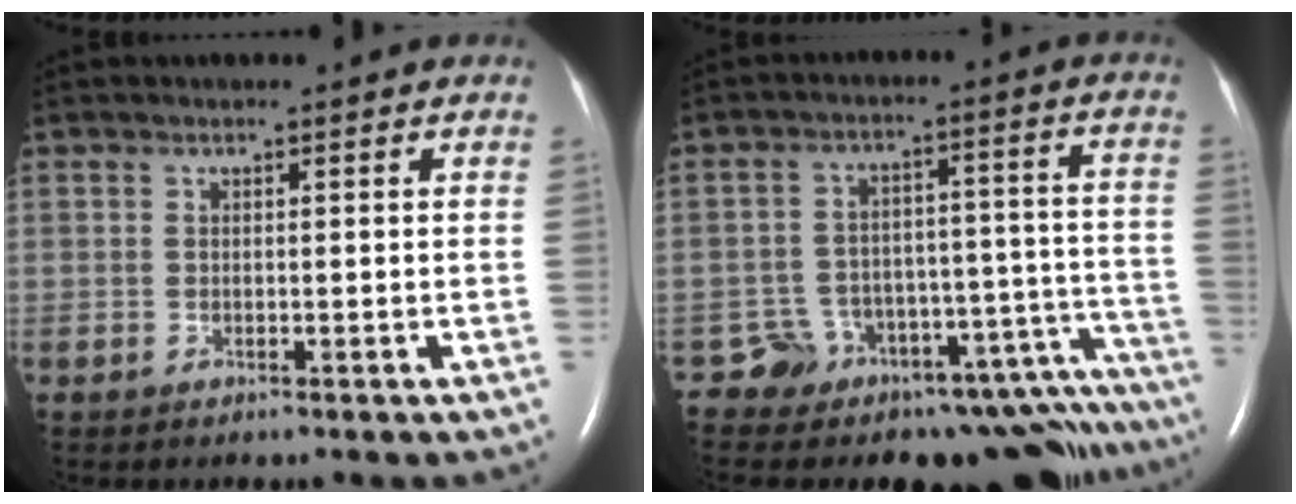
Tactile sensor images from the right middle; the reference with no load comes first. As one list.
[{"total": 15.9, "force": [-14.8, 4.3, 3.9], "torque": [0.020, 0.081, -0.190]}]